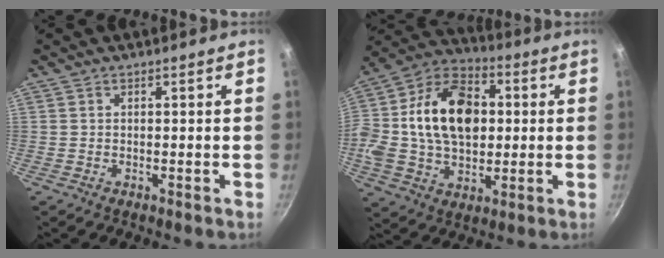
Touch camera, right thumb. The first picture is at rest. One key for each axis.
{"total": 22.4, "fx": 2.1, "fy": 15.3, "fz": 16.3, "tx": -0.275, "ty": 0.030, "tz": 0.023}